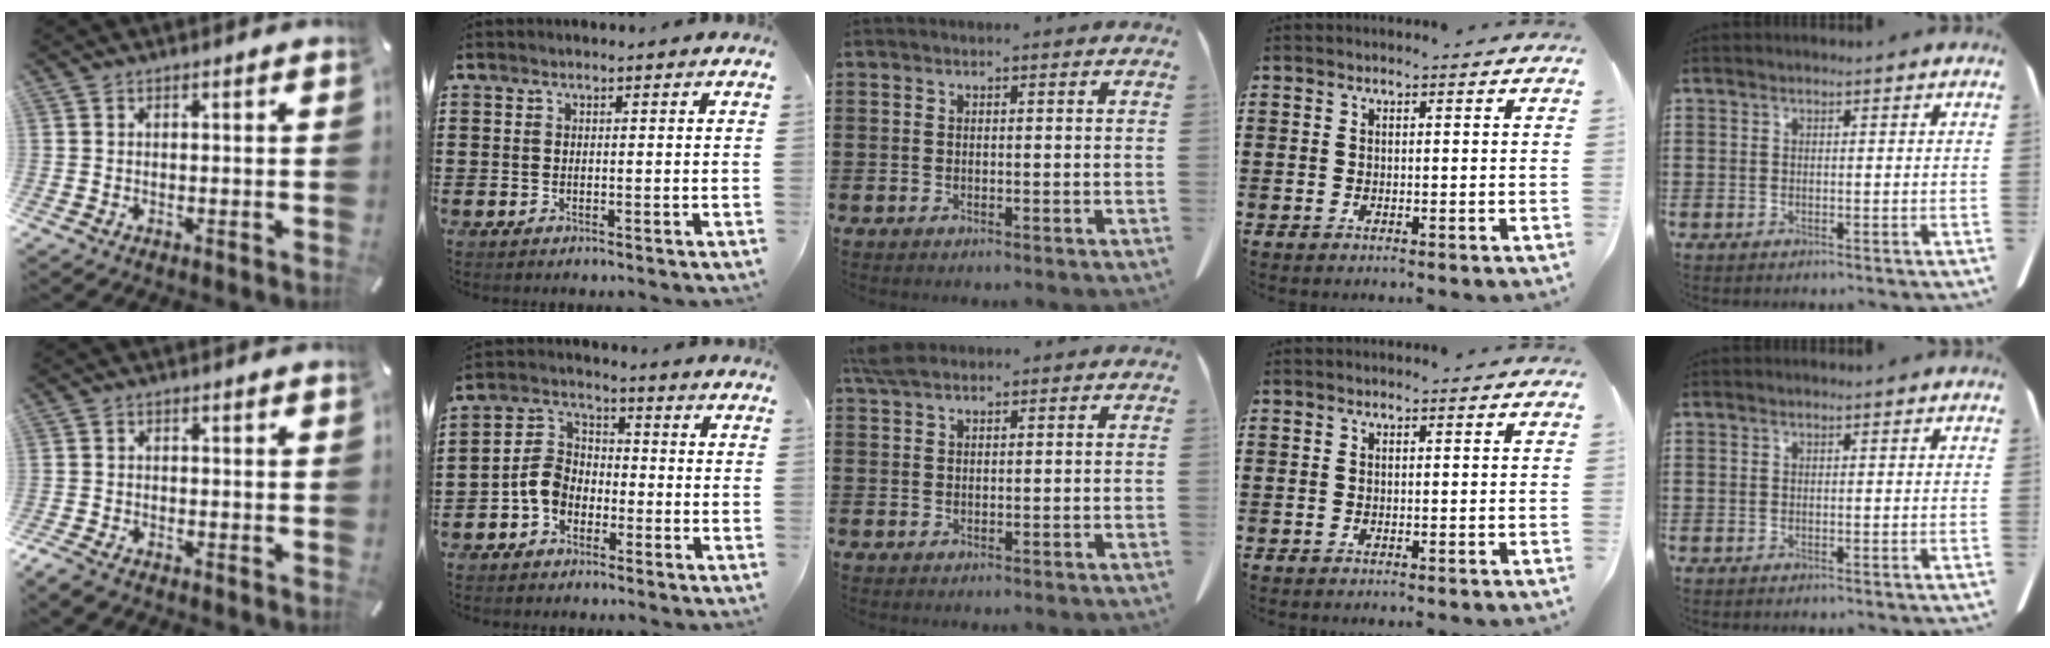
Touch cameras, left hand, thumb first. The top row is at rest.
{"thumb": {"total": 2.5, "force": [-2.1, 0.9, 1.1], "torque": [-0.031, 0.005, -0.045]}, "index": {"total": 5.8, "force": [-2.9, 4.2, 2.7], "torque": [-0.081, 0.010, -0.065]}, "middle": {"total": 3.3, "force": [2.5, 1.2, 1.7], "torque": [-0.041, 0.006, 0.047]}}